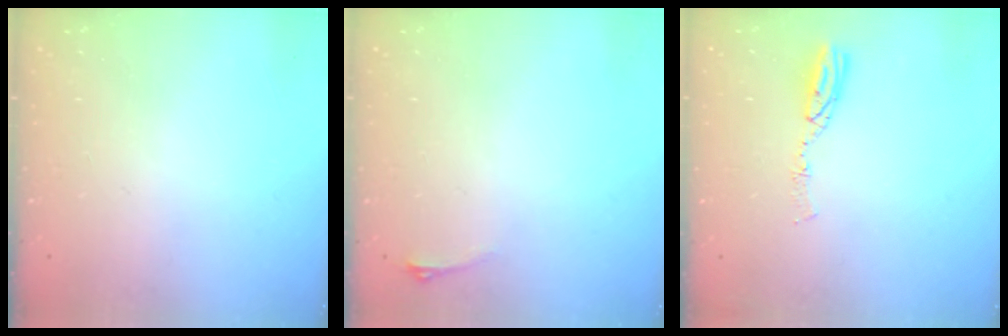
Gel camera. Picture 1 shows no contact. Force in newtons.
{"total": 2.9, "press": 2.6, "slide": 1.5}
{"total": 5.0, "press": 5.0, "slide": 0.2}